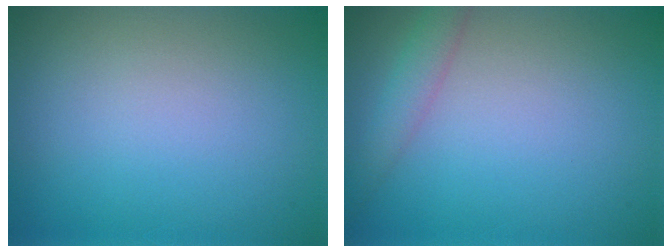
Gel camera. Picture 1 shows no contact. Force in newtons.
{"total": 2.0, "press": 2.0, "slide": 0.0}